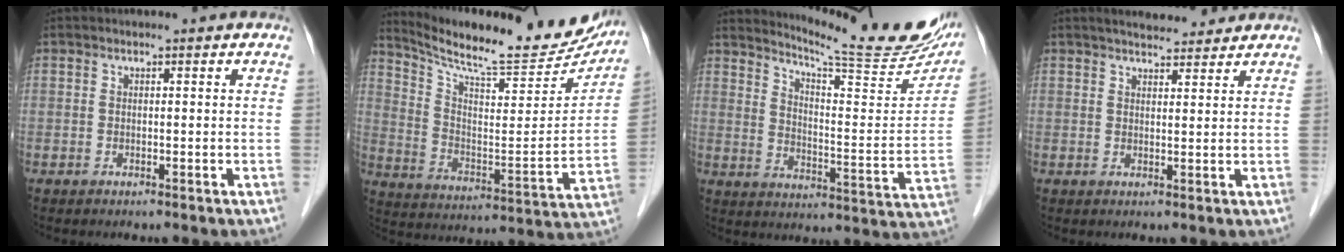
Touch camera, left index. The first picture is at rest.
{"total": 21.9, "force": [19.9, 3.5, 8.3], "torque": [-0.132, -0.058, 0.277]}
{"total": 19.3, "force": [17.3, 0.6, 8.3], "torque": [-0.126, -0.081, 0.221]}
{"total": 5.5, "force": [5.0, 1.3, 1.9], "torque": [-0.024, 0.012, 0.065]}